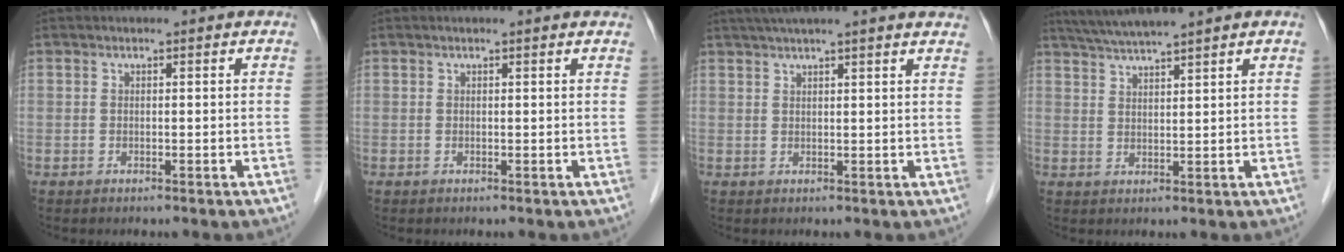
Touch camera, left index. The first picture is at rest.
{"total": 0.9, "force": [0.9, -0.1, 0.3], "torque": [-0.016, 0.001, 0.010]}
{"total": 11.8, "force": [10.0, -0.2, 6.2], "torque": [-0.099, 0.036, 0.122]}
{"total": 6.1, "force": [5.3, -1.2, 2.9], "torque": [-0.054, 0.018, 0.097]}